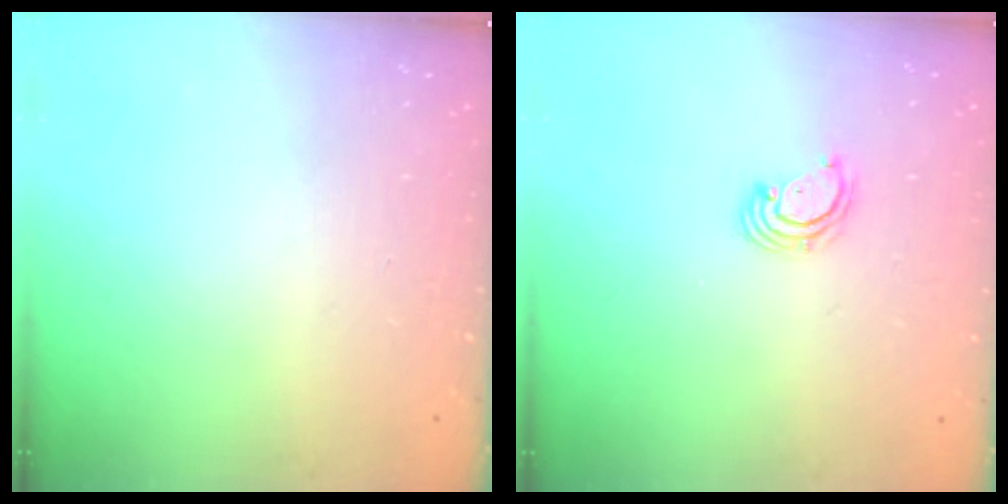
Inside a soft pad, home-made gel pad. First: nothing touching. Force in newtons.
{"total": 2.4, "press": 2.4, "slide": 0.2}